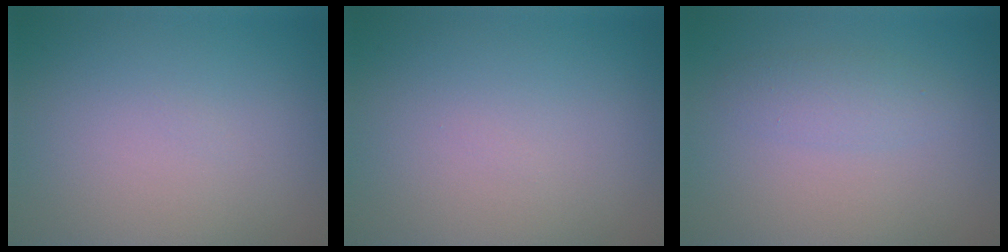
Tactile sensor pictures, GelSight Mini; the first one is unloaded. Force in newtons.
{"total": 0.0}
{"total": 1.8, "press": 1.8, "slide": 0.0}